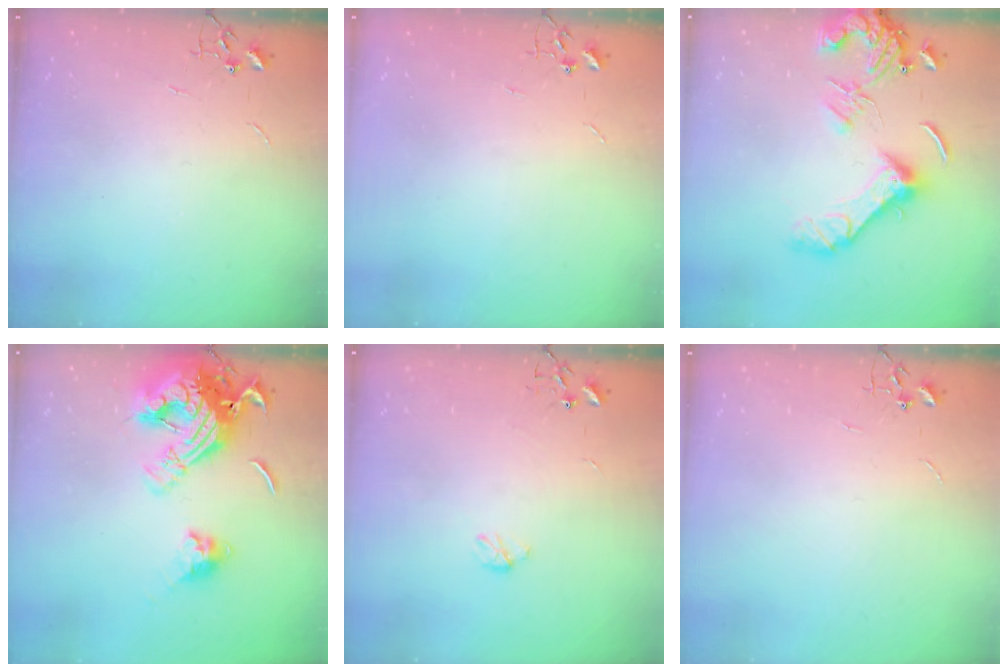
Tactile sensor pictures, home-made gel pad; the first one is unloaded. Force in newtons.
{"total": 0.0}
{"total": 15.8, "press": 15.7, "slide": 2.2}
{"total": 20.1, "press": 20.0, "slide": 2.2}
{"total": 3.3, "press": 3.3, "slide": 0.3}
{"total": 0.0}